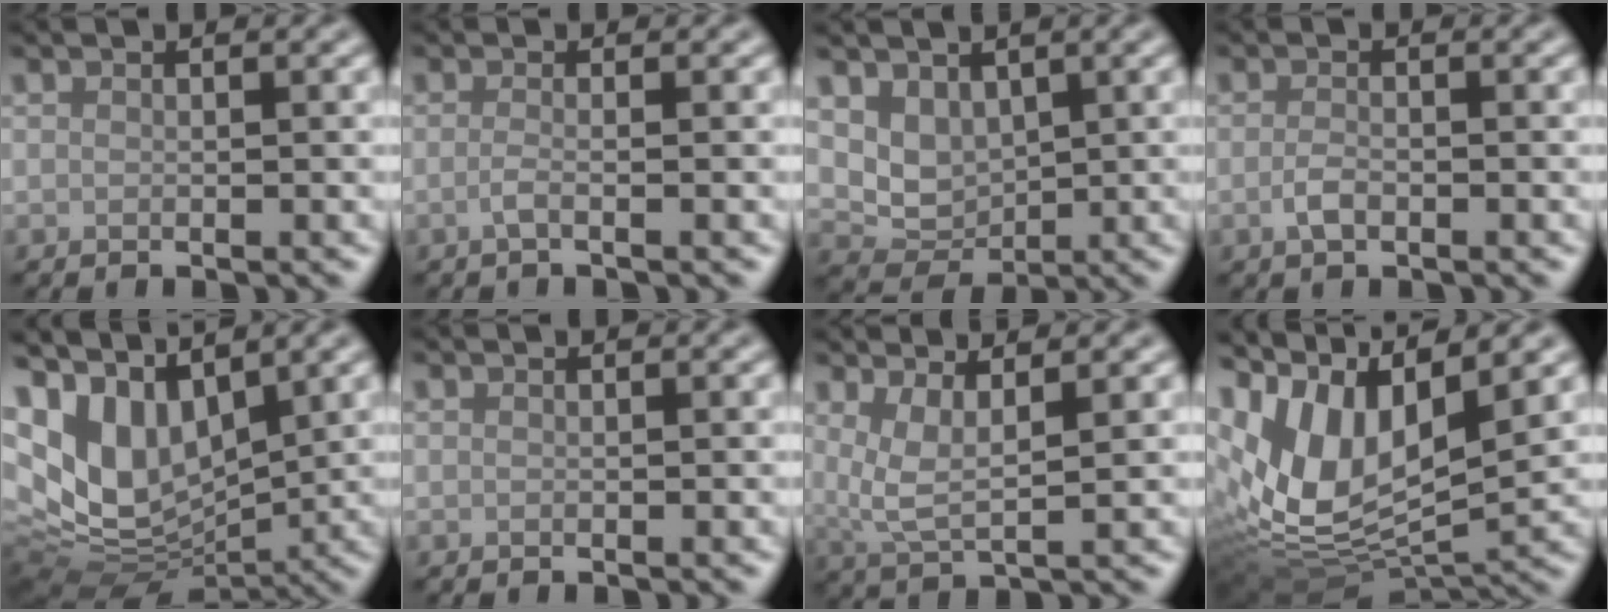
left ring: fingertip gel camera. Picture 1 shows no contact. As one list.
[{"total": 1.5, "force": [-0.7, 0.5, 1.3], "torque": [-0.020, -0.003, -0.019]}, {"total": 2.9, "force": [1.3, 2.1, 1.6], "torque": [-0.037, -0.012, 0.028]}, {"total": 1.5, "force": [-0.9, 0.6, 1.1], "torque": [-0.027, -0.002, -0.019]}, {"total": 9.9, "force": [3.7, 5.6, 7.2], "torque": [-0.150, 0.000, 0.081]}, {"total": 0.0}, {"total": 3.7, "force": [1.7, 1.0, 3.1], "torque": [-0.062, -0.002, 0.036]}, {"total": 12.4, "force": [3.7, 6.4, 10.0], "torque": [-0.220, 0.000, 0.070]}]